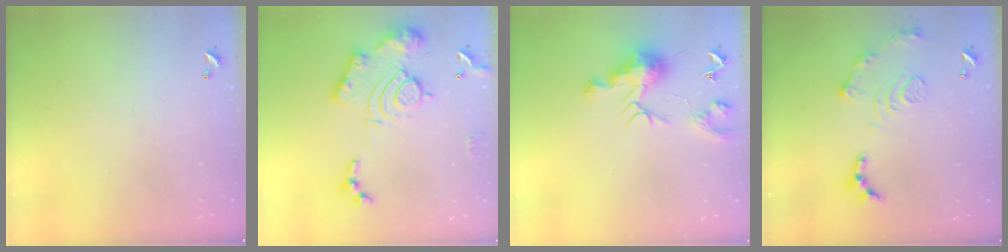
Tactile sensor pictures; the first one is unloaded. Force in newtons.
{"total": 19.2, "press": 19.1, "slide": 1.8}
{"total": 10.0, "press": 10.0, "slide": 0.6}
{"total": 11.8, "press": 11.7, "slide": 0.8}